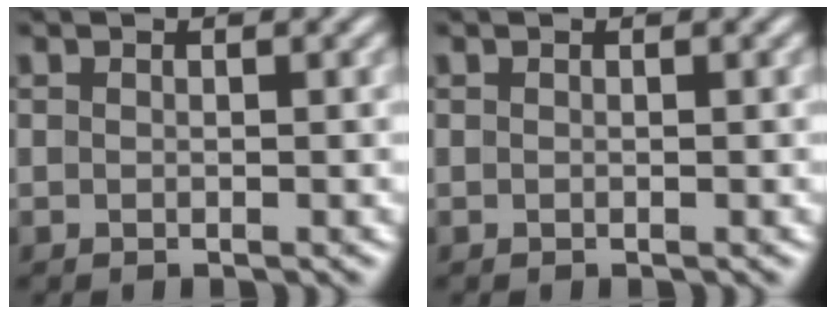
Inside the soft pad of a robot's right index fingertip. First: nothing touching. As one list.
[{"total": 0.0}]